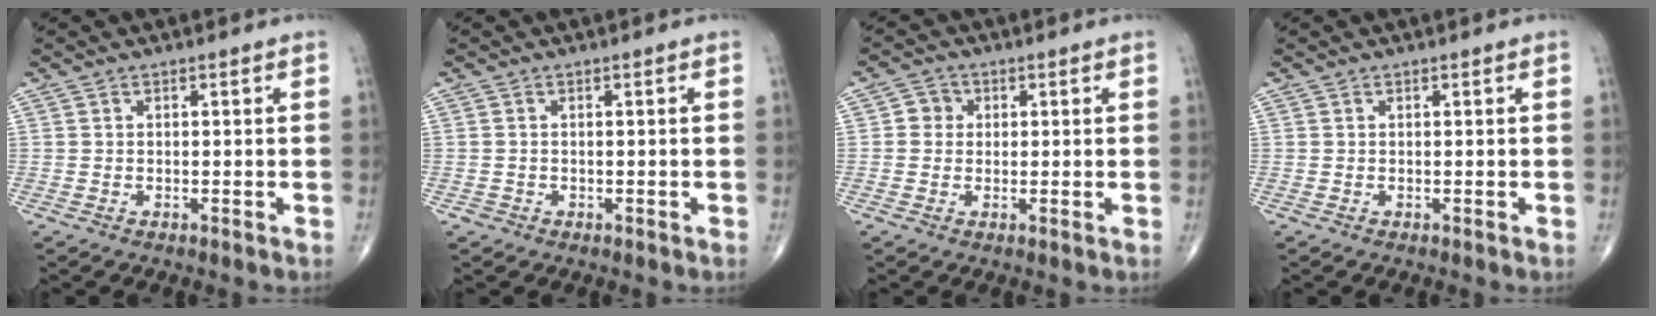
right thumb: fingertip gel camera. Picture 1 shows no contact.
{"total": 0.9, "force": [-0.3, 0.8, 0.1], "torque": [0.000, 0.003, -0.007]}
{"total": 3.1, "force": [0.4, 2.9, 1.0], "torque": [0.005, 0.006, 0.000]}
{"total": 0.0}